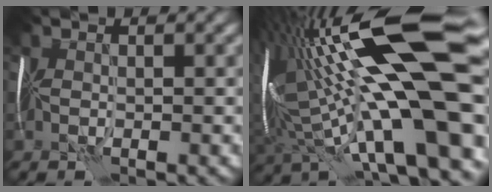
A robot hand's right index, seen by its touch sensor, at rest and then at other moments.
{"total": 20.9, "force": [3.5, 6.1, 19.7], "torque": [-0.336, 0.000, 0.060]}